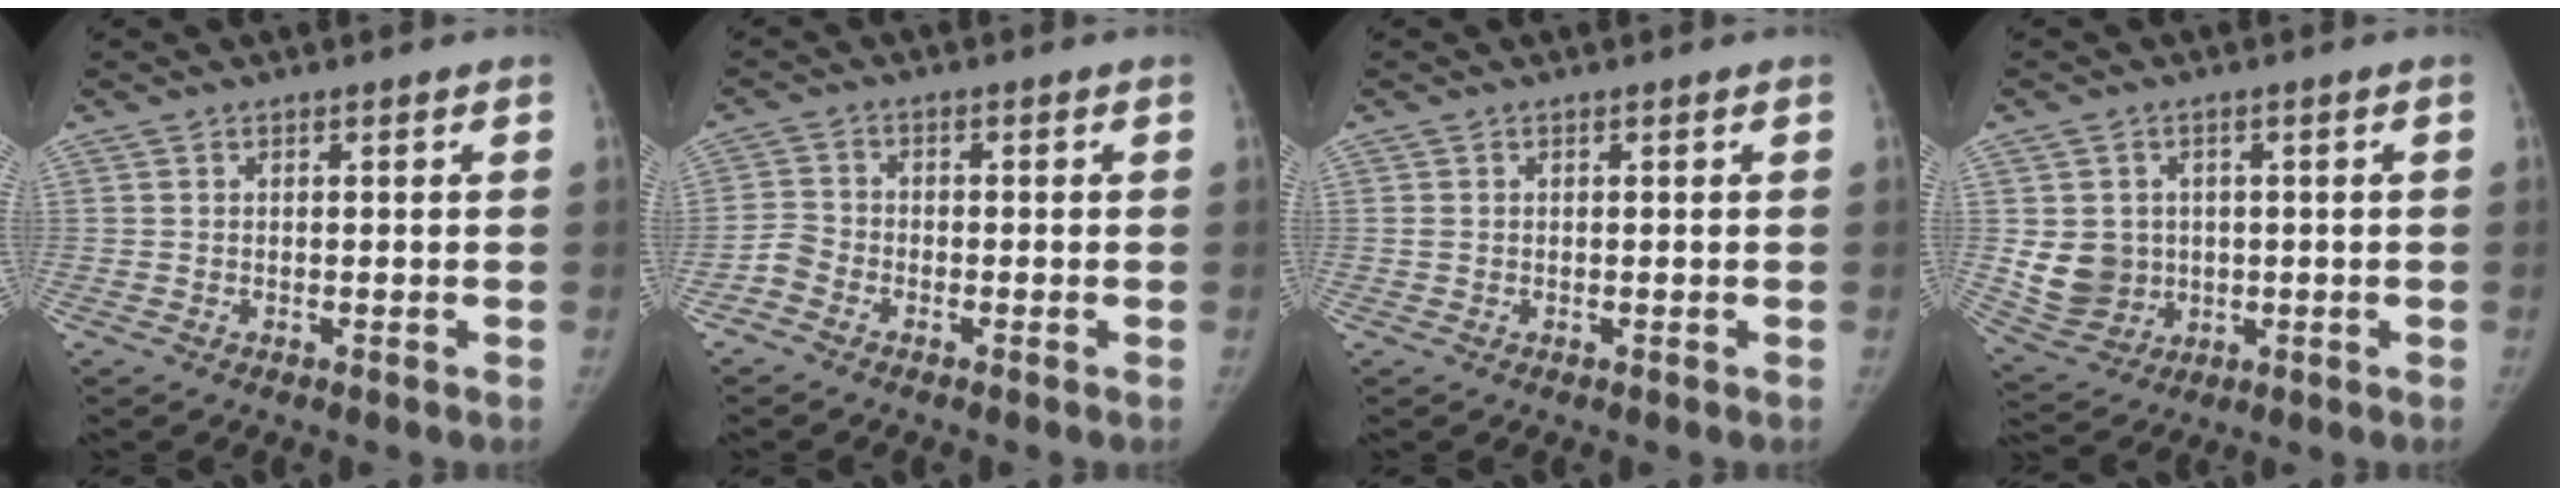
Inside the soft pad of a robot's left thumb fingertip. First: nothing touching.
{"total": 3.1, "force": [-2.0, 2.1, 1.1], "torque": [-0.020, 0.010, -0.050]}
{"total": 0.7, "force": [-0.1, 0.6, 0.3], "torque": [-0.009, 0.000, 0.000]}
{"total": 8.3, "force": [0.3, 7.6, 3.4], "torque": [-0.036, -0.003, 0.024]}